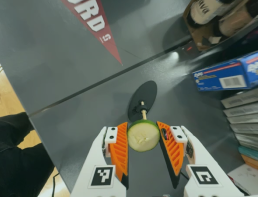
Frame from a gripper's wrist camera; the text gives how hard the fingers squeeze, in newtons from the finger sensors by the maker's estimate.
{"total": 10.2, "left": 10.3, "right": 10.0}